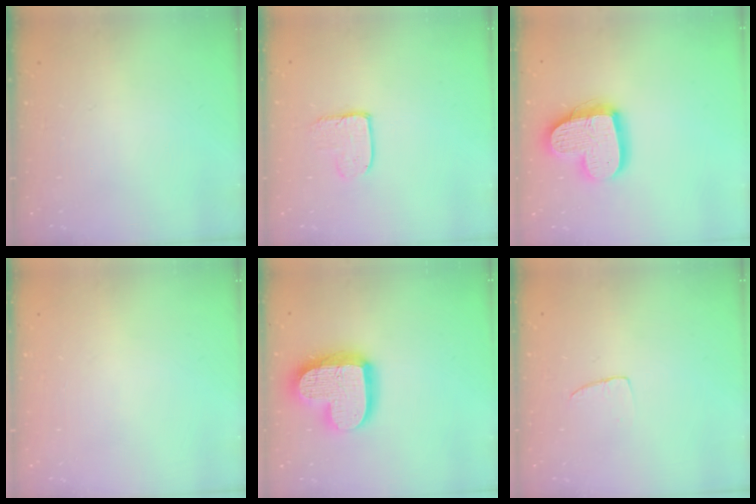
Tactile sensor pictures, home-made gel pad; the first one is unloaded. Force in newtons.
{"total": 5.1, "press": 5.0, "slide": 0.4}
{"total": 16.2, "press": 16.2, "slide": 1.1}
{"total": 0.0}
{"total": 17.7, "press": 17.6, "slide": 1.3}
{"total": 4.3, "press": 4.3, "slide": 0.3}